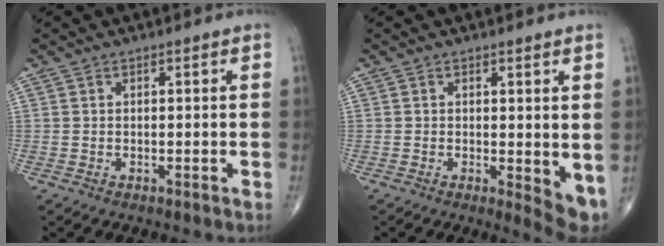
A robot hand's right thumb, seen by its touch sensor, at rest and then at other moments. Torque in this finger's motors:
{"motor_torque": [-0.31, 0.63, 0.30, 0.13, 0.02]}